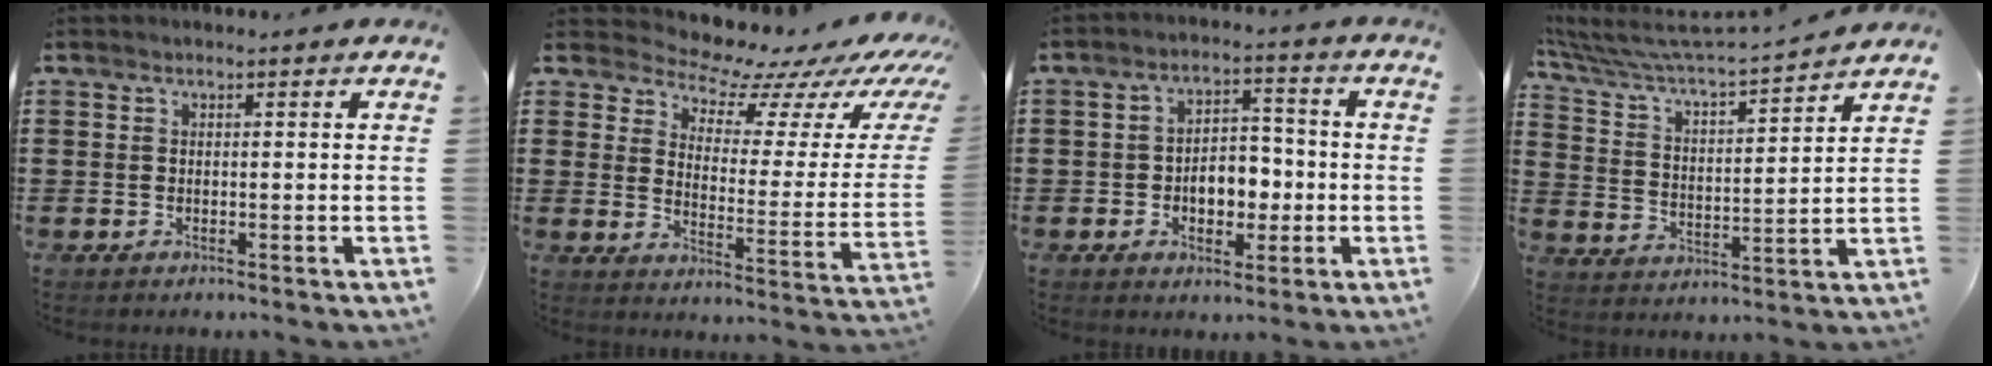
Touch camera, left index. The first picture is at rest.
{"total": 7.0, "force": [6.4, 2.0, 2.1], "torque": [-0.046, -0.064, 0.099]}
{"total": 5.9, "force": [-1.3, 3.9, 4.3], "torque": [-0.067, 0.006, -0.030]}
{"total": 5.7, "force": [5.4, -0.1, 1.9], "torque": [-0.064, -0.041, 0.085]}